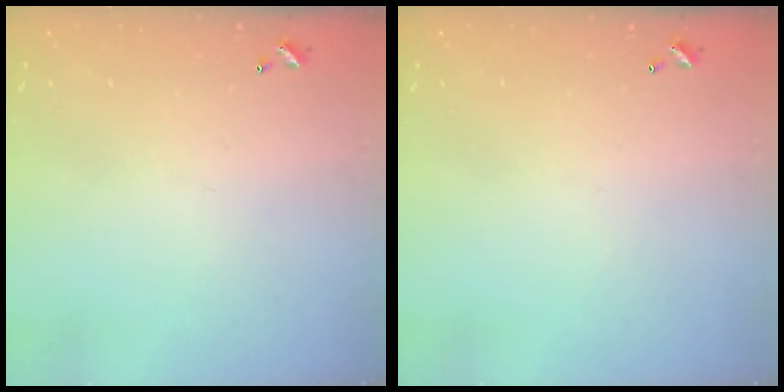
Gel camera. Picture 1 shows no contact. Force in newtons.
{"total": 0.0}